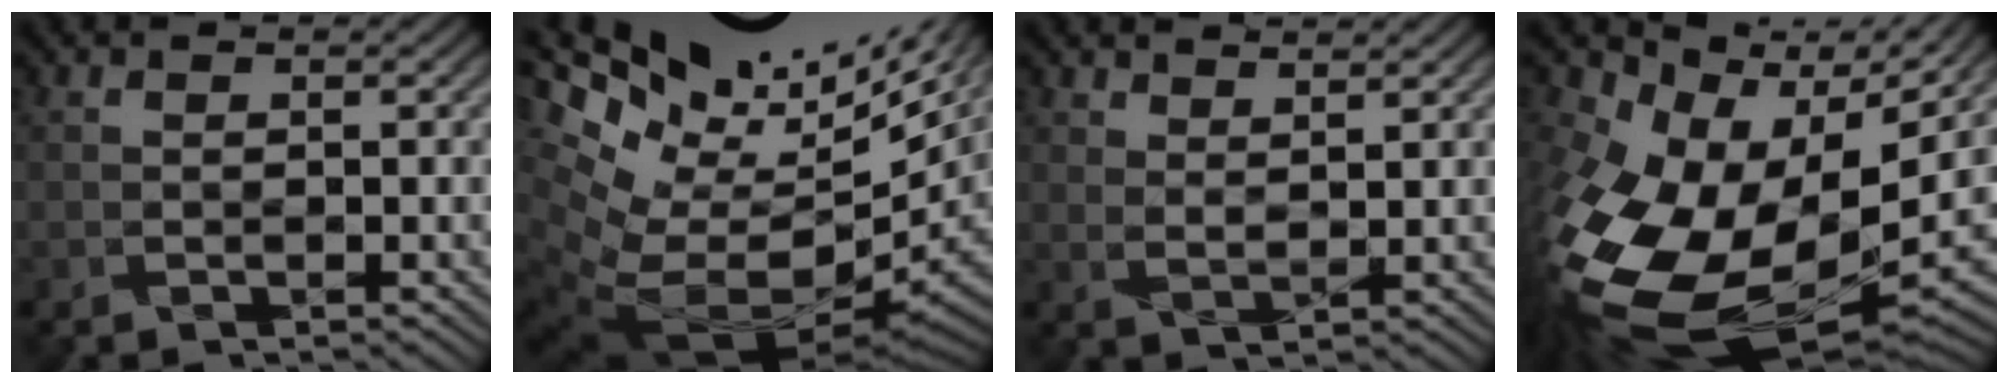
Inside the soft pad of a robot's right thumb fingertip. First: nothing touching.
{"total": 17.0, "force": [5.8, 8.4, 13.6], "torque": [-0.233, 0.001, 0.140]}
{"total": 3.4, "force": [3.0, 0.7, 1.4], "torque": [-0.008, -0.010, 0.052]}
{"total": 17.6, "force": [-1.2, 12.3, 12.5], "torque": [-0.276, -0.046, -0.002]}